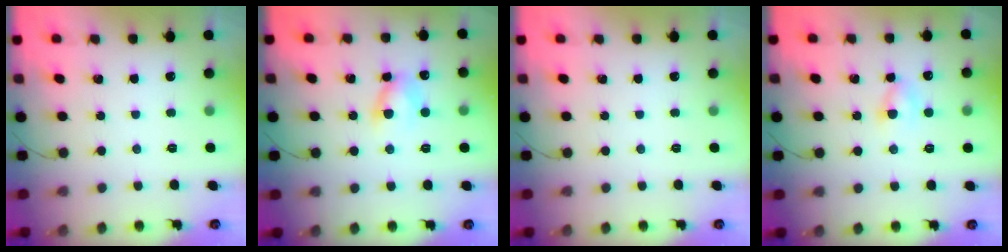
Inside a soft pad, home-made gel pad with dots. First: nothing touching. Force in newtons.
{"total": 6.2, "press": 6.2, "slide": 0.3}
{"total": 0.0}
{"total": 2.9, "press": 2.6, "slide": 1.2}